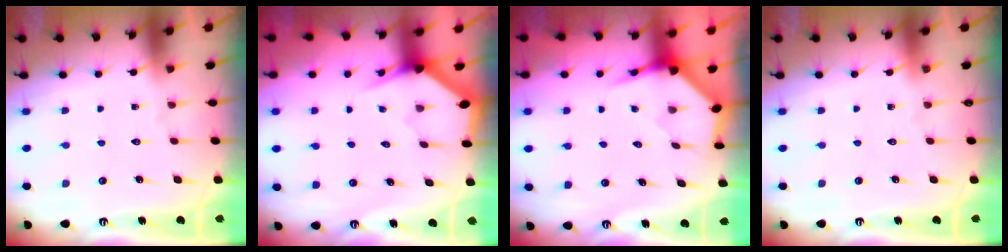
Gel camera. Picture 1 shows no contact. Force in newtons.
{"total": 3.1, "press": 3.1, "slide": 0.2}
{"total": 4.0, "press": 3.9, "slide": 0.4}
{"total": 0.0}